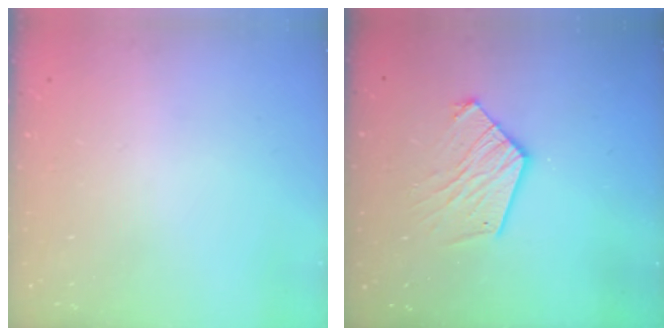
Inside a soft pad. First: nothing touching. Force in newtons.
{"total": 12.7, "press": 12.7, "slide": 1.2}